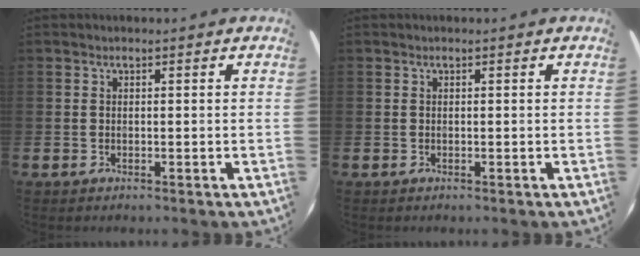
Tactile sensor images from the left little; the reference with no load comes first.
{"total": 0.0}